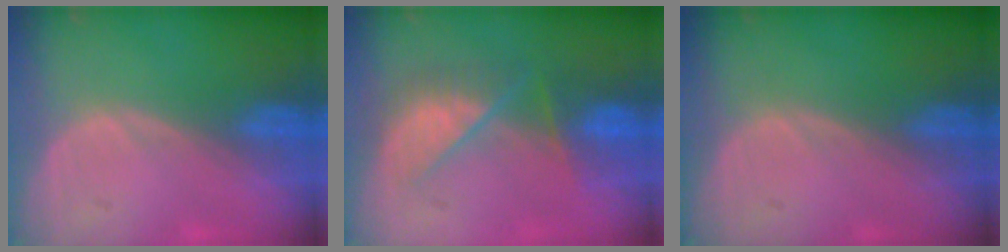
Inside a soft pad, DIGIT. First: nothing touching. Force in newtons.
{"total": 7.5, "press": 7.3, "slide": 1.9}
{"total": 0.0}